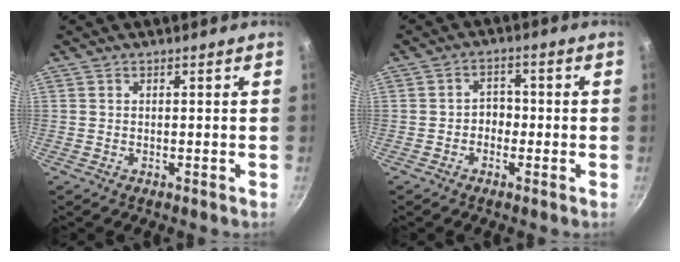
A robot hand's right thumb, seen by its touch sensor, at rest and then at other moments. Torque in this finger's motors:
{"motor_torque": [-0.44, 0.12, 0.00, 0.16, -0.02]}